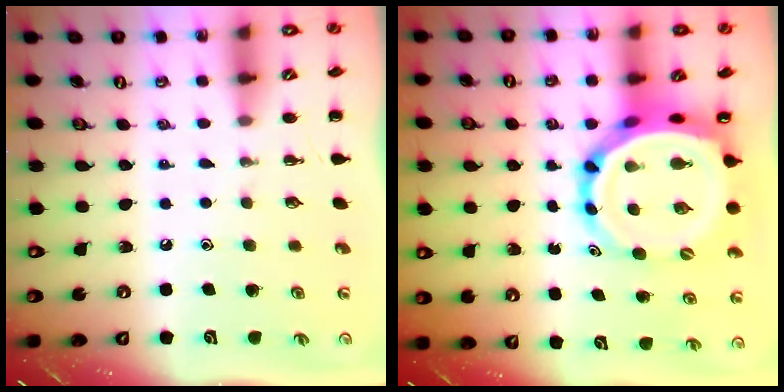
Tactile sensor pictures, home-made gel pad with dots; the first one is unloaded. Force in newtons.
{"total": 11.3, "press": 10.9, "slide": 2.7}